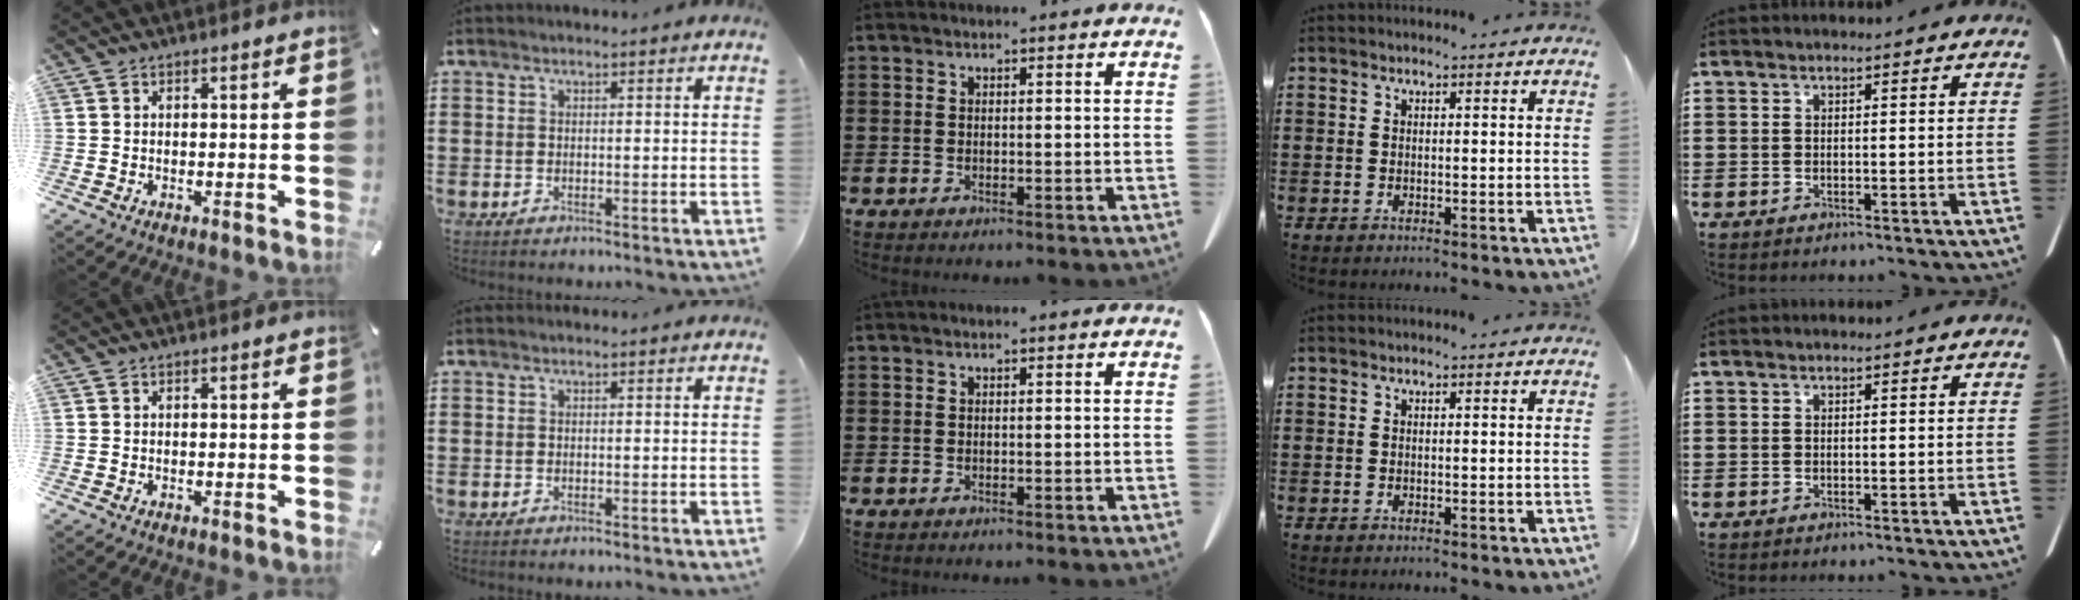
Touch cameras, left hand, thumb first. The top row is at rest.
{}